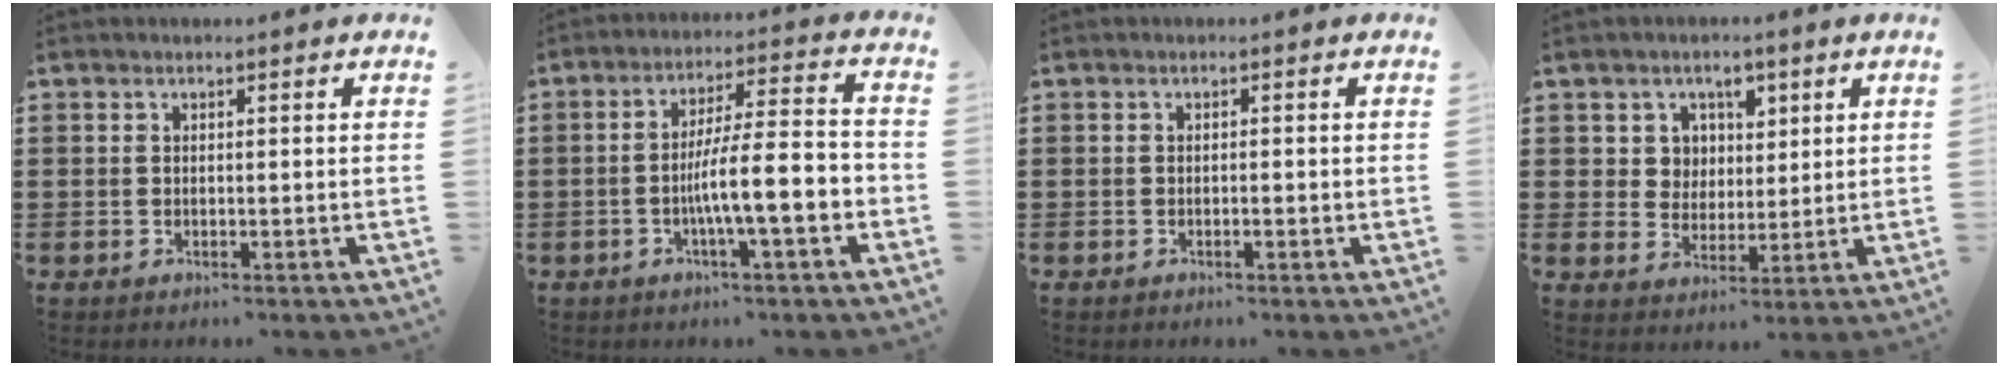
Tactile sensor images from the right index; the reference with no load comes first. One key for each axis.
{"total": 9.6, "fx": -2.8, "fy": 1.8, "fz": 9.0, "tx": -0.142, "ty": 0.003, "tz": -0.050}
{"total": 0.7, "fx": -0.4, "fy": 0.1, "fz": 0.6, "tx": -0.010, "ty": -0.003, "tz": -0.006}
{"total": 4.7, "fx": 2.1, "fy": 4.2, "fz": 0.6, "tx": -0.036, "ty": 0.014, "tz": 0.037}